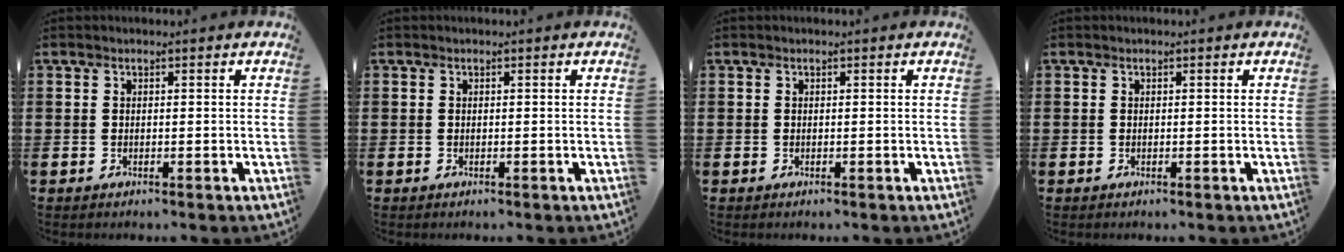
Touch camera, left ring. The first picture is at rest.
{"total": 0.0}
{"total": 0.0}
{"total": 0.0}